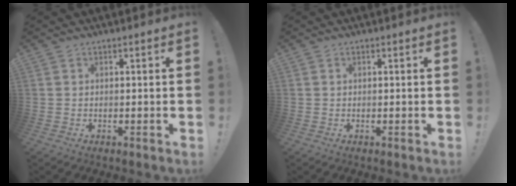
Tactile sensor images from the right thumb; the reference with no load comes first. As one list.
[{"total": 0.0}]